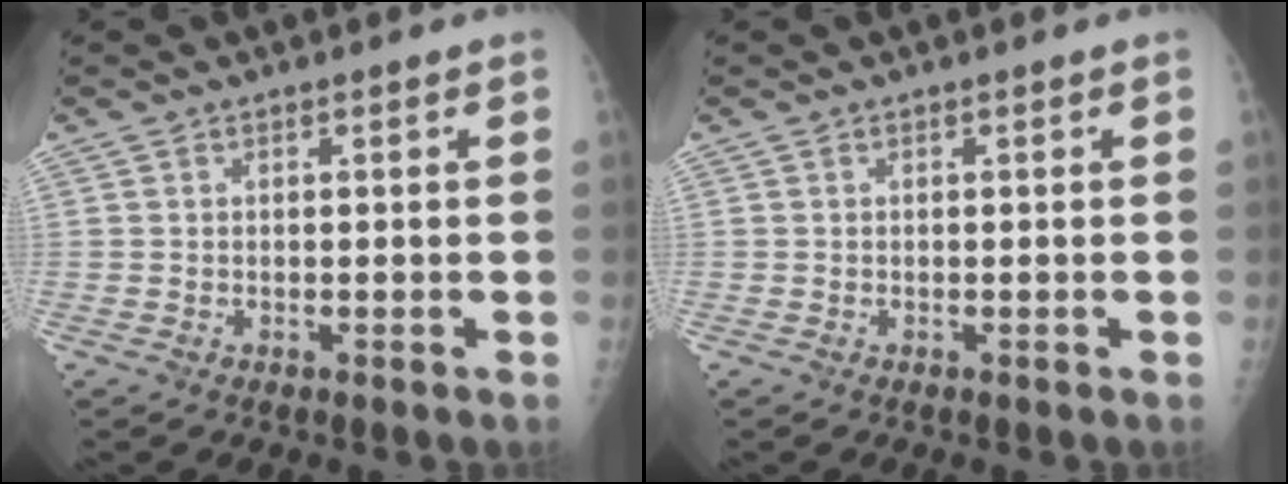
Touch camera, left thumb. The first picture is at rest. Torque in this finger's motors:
{"motor_torque": [0.00, 0.00, 0.00, 0.00, 0.00]}